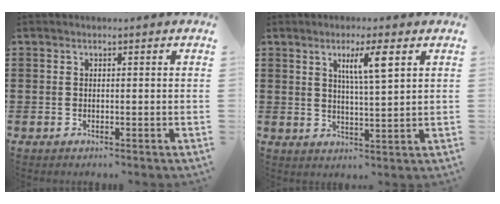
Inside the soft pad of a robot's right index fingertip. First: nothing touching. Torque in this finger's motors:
{"motor_torque": [0.95, 0.28, 0.43, 0.07]}